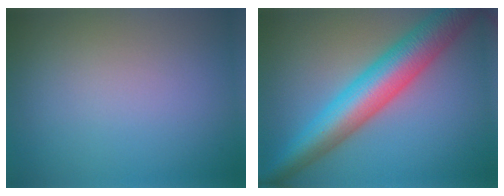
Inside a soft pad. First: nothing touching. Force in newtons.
{"total": 8.7, "press": 8.7, "slide": 0.1}